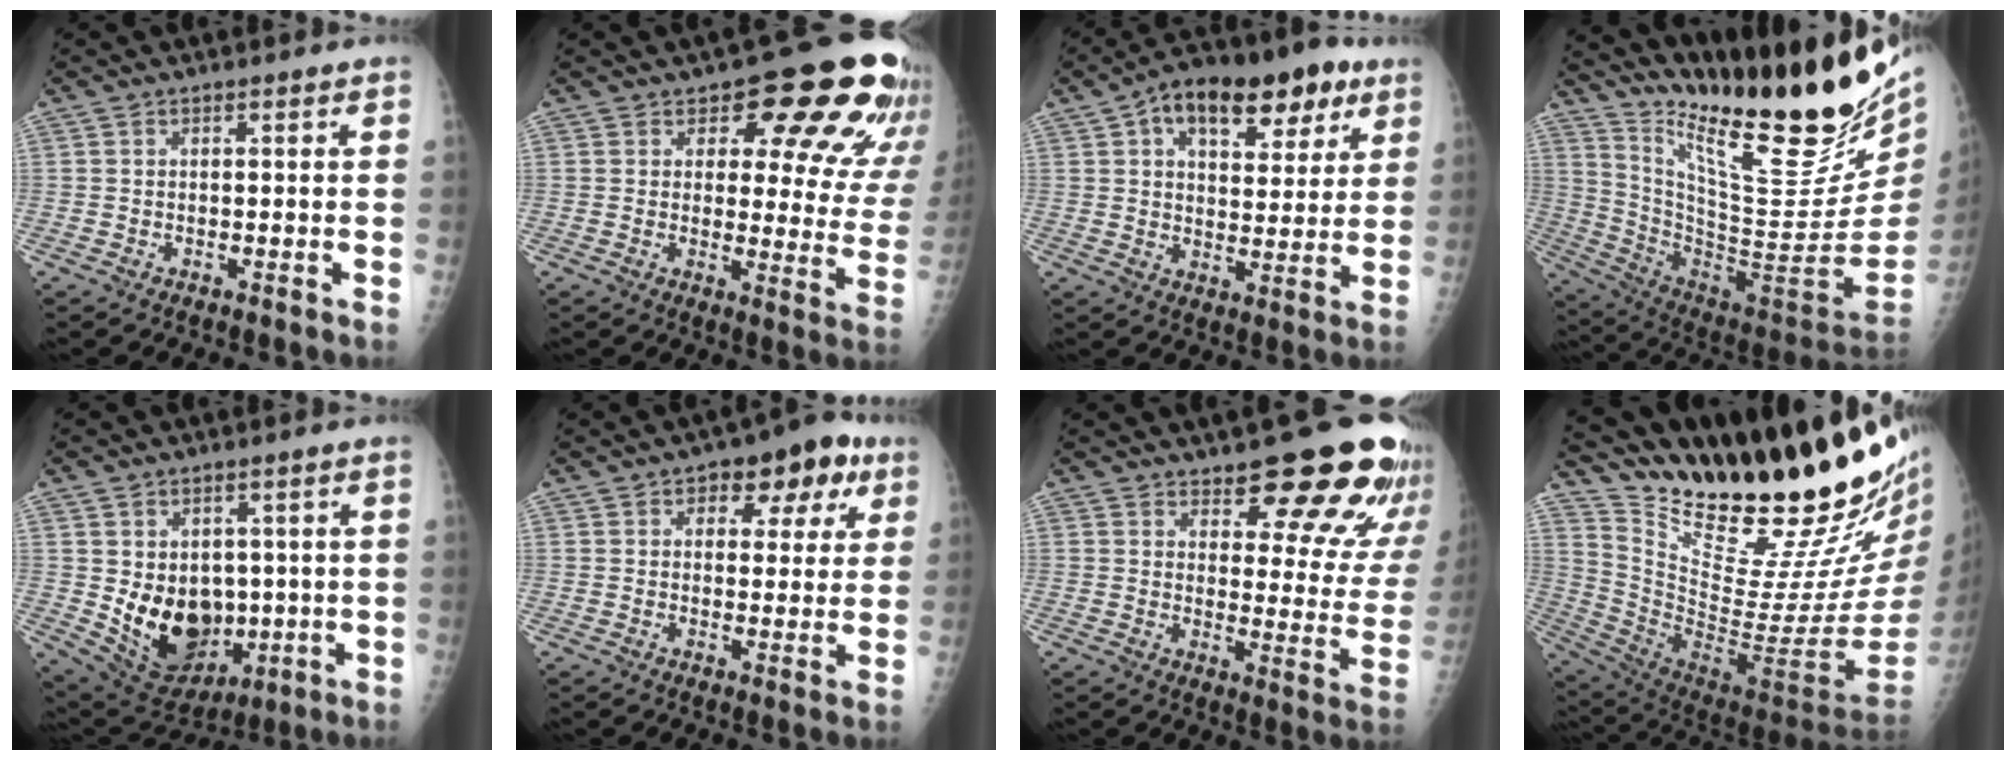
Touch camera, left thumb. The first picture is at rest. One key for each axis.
{"total": 19.0, "fx": 11.4, "fy": 8.3, "fz": 12.8, "tx": -0.105, "ty": -0.060, "tz": 0.128}
{"total": 18.4, "fx": 8.8, "fy": 9.9, "fz": 12.7, "tx": -0.152, "ty": 0.004, "tz": 0.131}
{"total": 32.7, "fx": 22.5, "fy": 7.9, "fz": 22.4, "tx": -0.323, "ty": -0.129, "tz": 0.354}
{"total": 13.1, "fx": -0.4, "fy": 9.9, "fz": 8.6, "tx": -0.095, "ty": -0.015, "tz": 0.027}
{"total": 10.3, "fx": 4.8, "fy": 5.9, "fz": 6.9, "tx": -0.044, "ty": -0.001, "tz": 0.056}
{"total": 19.6, "fx": 14.0, "fy": 6.4, "fz": 12.3, "tx": -0.111, "ty": -0.088, "tz": 0.175}
{"total": 33.2, "fx": 25.2, "fy": 7.3, "fz": 20.3, "tx": -0.303, "ty": -0.153, "tz": 0.394}